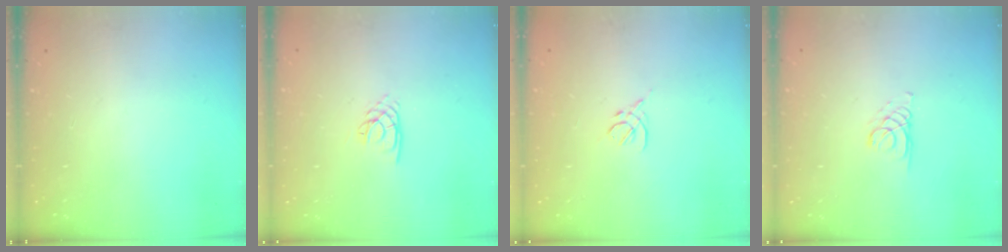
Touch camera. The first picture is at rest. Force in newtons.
{"total": 1.9, "press": 1.8, "slide": 0.3}
{"total": 2.7, "press": 2.6, "slide": 0.8}
{"total": 2.1, "press": 2.1, "slide": 0.2}